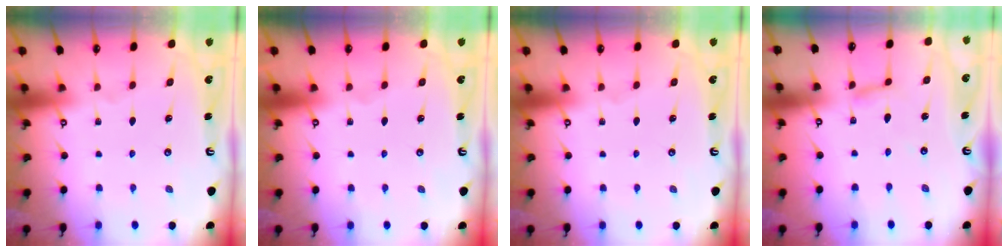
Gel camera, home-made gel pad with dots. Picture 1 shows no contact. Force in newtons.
{"total": 0.0}
{"total": 0.0}
{"total": 2.8, "press": 2.8, "slide": 0.2}